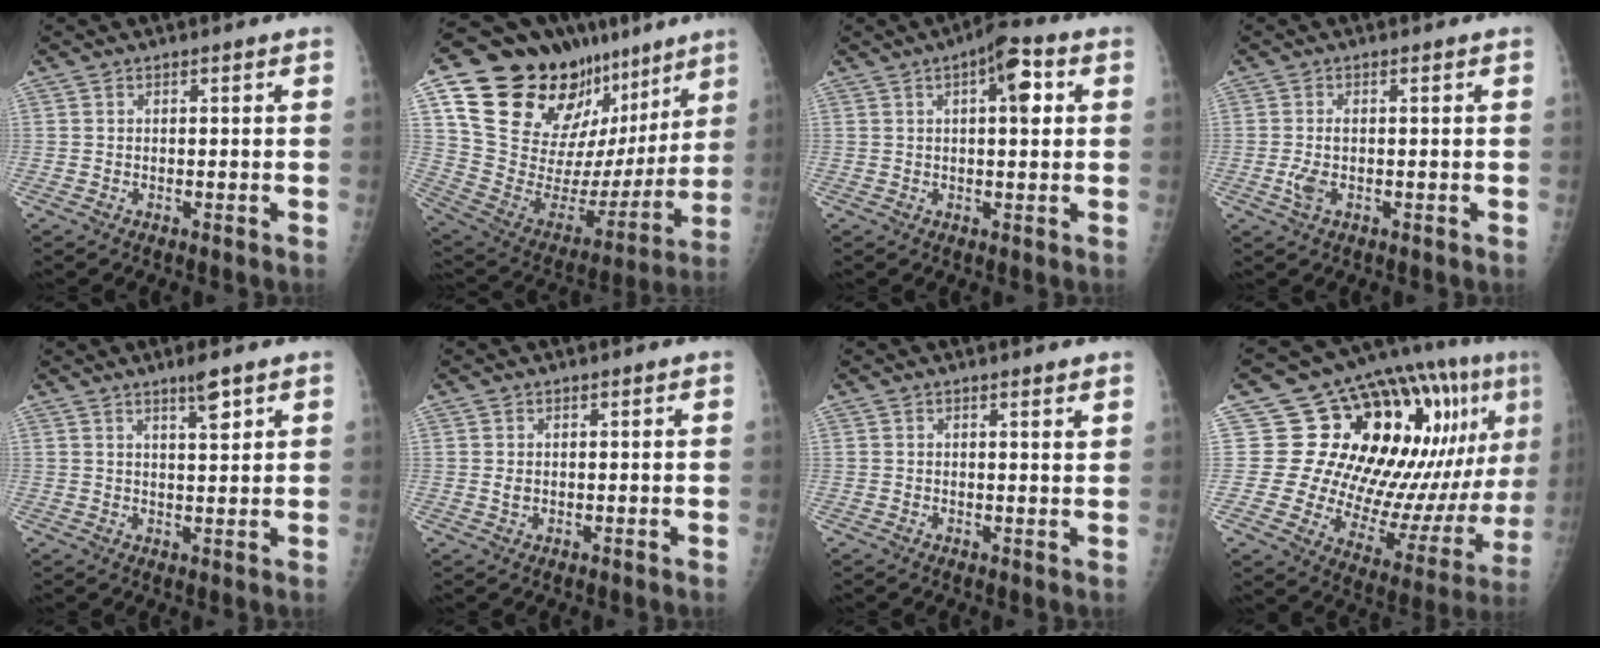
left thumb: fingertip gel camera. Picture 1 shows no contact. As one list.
[{"total": 31.0, "force": [16.7, 16.8, 19.9], "torque": [-0.267, -0.019, 0.289]}, {"total": 7.3, "force": [2.2, 2.8, 6.4], "torque": [-0.077, 0.008, 0.024]}, {"total": 2.8, "force": [-0.5, 1.2, 2.5], "torque": [-0.069, 0.002, -0.011]}, {"total": 4.0, "force": [2.7, 0.6, 2.9], "torque": [-0.044, -0.019, 0.045]}, {"total": 1.3, "force": [0.3, 1.1, 0.6], "torque": [-0.002, -0.001, 0.008]}, {"total": 1.8, "force": [1.4, 0.2, 1.1], "torque": [-0.006, -0.007, 0.017]}, {"total": 25.1, "force": [8.7, 11.9, 20.3], "torque": [-0.235, -0.013, 0.145]}]